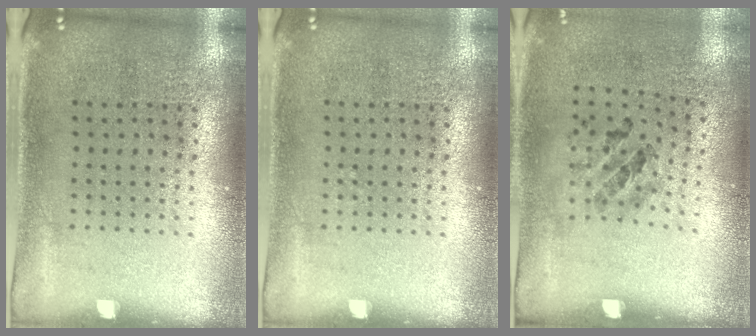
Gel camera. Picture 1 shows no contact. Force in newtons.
{"total": 0.0}
{"total": 1.2, "press": 0.7, "slide": 1.0}